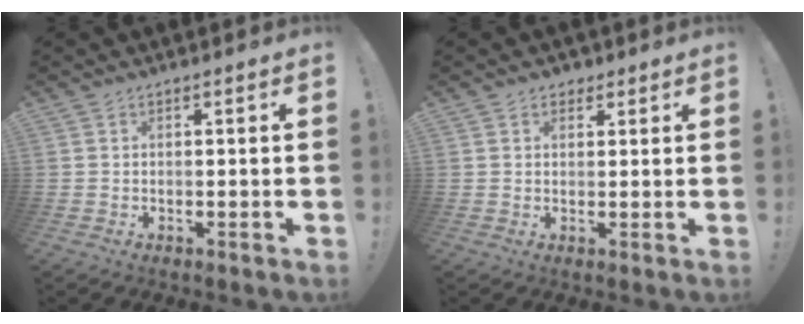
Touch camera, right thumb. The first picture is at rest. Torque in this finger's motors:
{"motor_torque": [-0.11, -0.11, -0.23, 0.23, 0.04]}